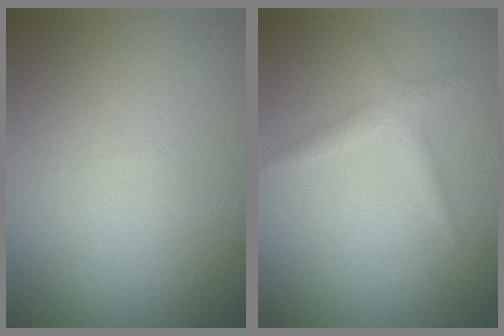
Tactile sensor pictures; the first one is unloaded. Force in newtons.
{"total": 1.7, "press": 1.7, "slide": 0.0}